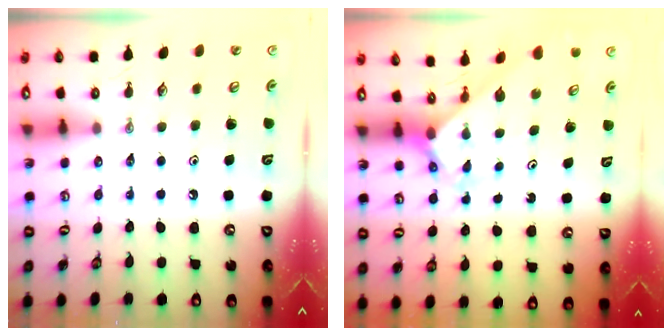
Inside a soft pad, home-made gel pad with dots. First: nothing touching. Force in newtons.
{"total": 2.3, "press": 2.3, "slide": 0.2}